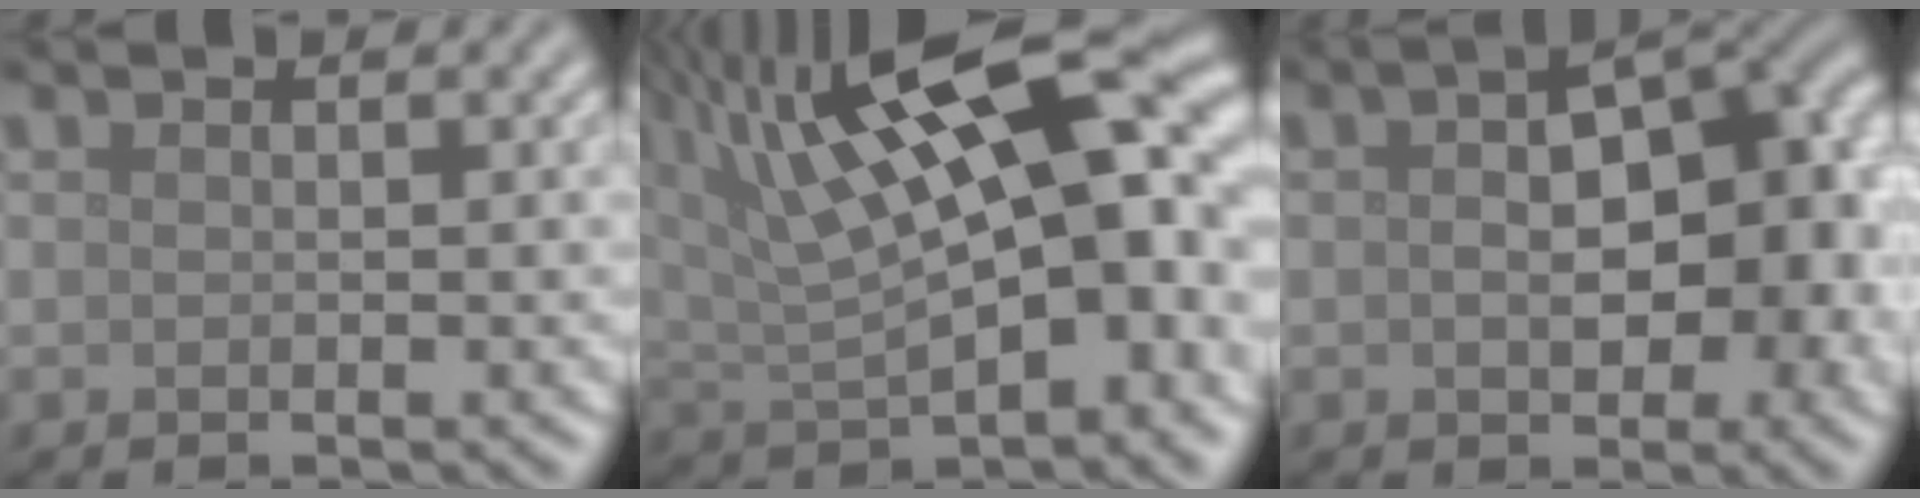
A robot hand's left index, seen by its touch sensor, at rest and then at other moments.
{"total": 19.3, "force": [5.7, 8.1, 16.5], "torque": [-0.262, 0.034, 0.097]}
{"total": 10.4, "force": [0.5, 5.7, 8.6], "torque": [-0.099, 0.014, 0.005]}